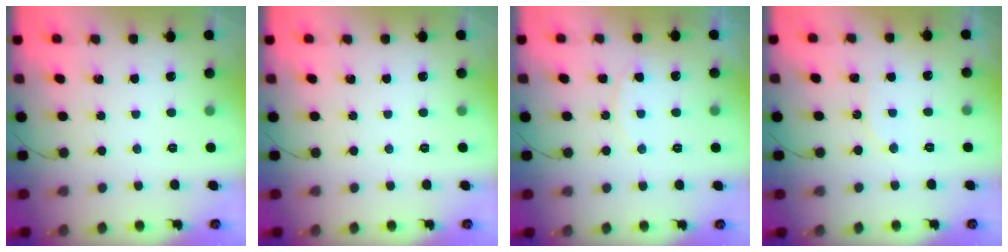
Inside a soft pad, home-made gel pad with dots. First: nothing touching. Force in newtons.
{"total": 0.0}
{"total": 5.8, "press": 5.8, "slide": 0.6}
{"total": 5.1, "press": 5.1, "slide": 0.5}